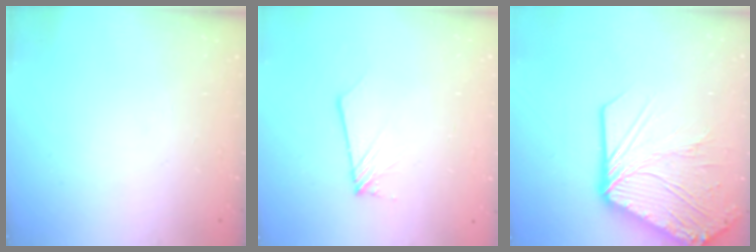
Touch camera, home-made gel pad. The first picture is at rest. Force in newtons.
{"total": 1.7, "press": 1.7, "slide": 0.1}
{"total": 21.3, "press": 21.2, "slide": 2.4}